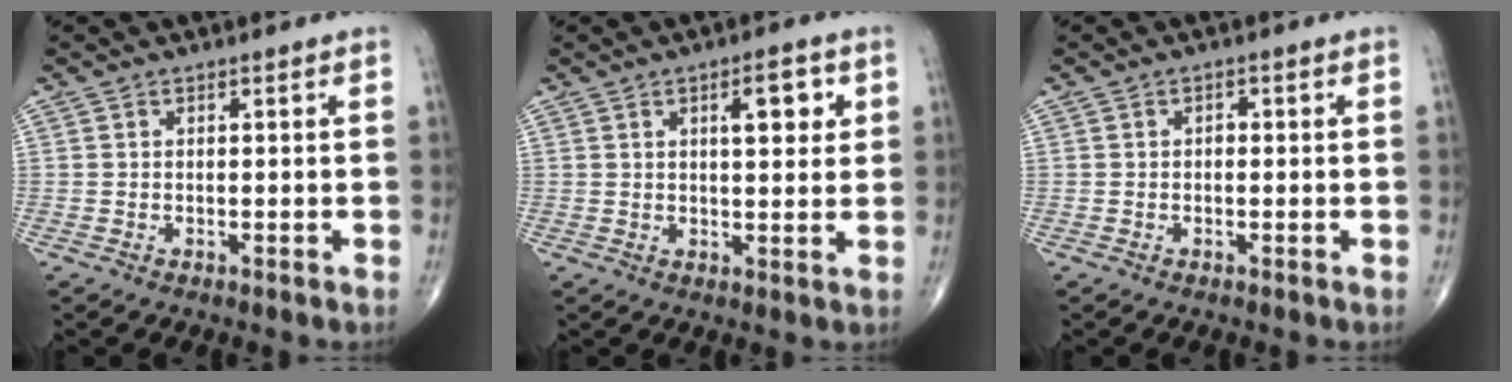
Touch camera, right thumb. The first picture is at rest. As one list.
[{"total": 6.4, "force": [2.3, 2.3, 5.4], "torque": [-0.065, -0.009, 0.033]}, {"total": 1.0, "force": [0.0, 0.6, 0.8], "torque": [-0.007, 0.003, -0.004]}]